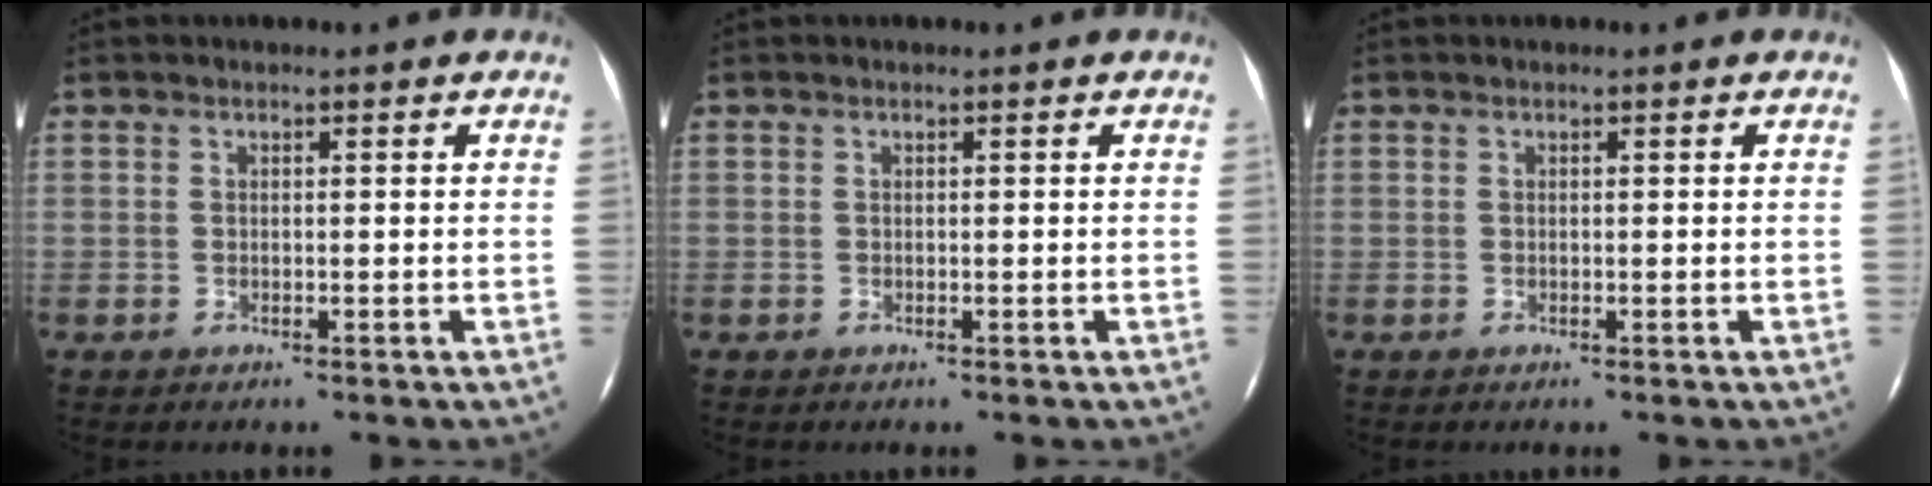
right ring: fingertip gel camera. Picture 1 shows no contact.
{"total": 0.0}
{"total": 0.0}